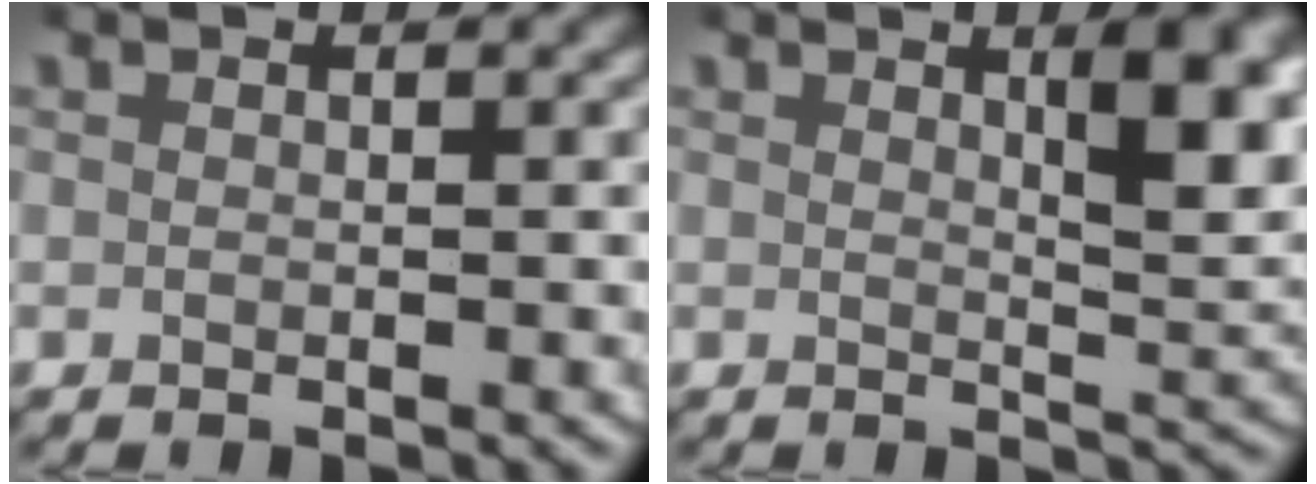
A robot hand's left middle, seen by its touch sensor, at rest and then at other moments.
{"total": 4.9, "force": [2.0, 1.0, 4.4], "torque": [-0.052, -0.007, 0.032]}